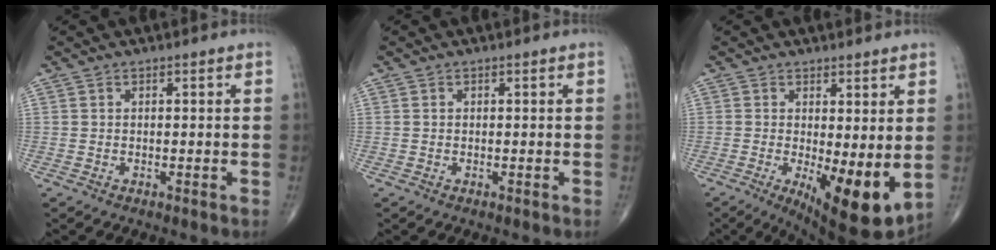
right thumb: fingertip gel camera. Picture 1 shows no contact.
{"total": 0.0}
{"total": 11.3, "force": [-1.2, 3.7, 10.6], "torque": [-0.152, -0.030, -0.008]}